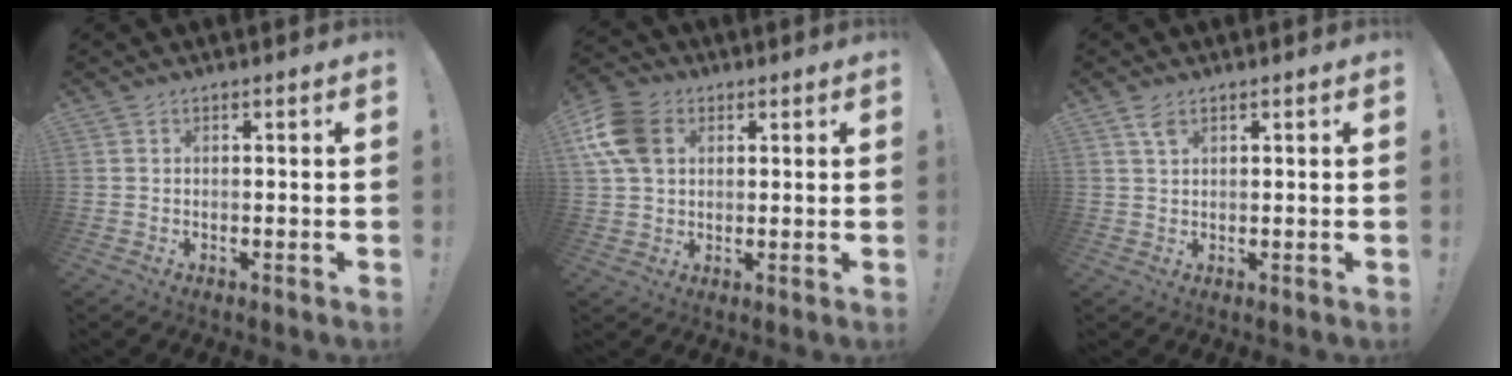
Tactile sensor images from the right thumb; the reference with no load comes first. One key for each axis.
{"total": 12.6, "fx": 3.8, "fy": 9.2, "fz": 7.7, "tx": -0.148, "ty": 0.003, "tz": 0.077}
{"total": 3.2, "fx": 1.8, "fy": 1.3, "fz": 2.3, "tx": -0.036, "ty": -0.006, "tz": 0.031}